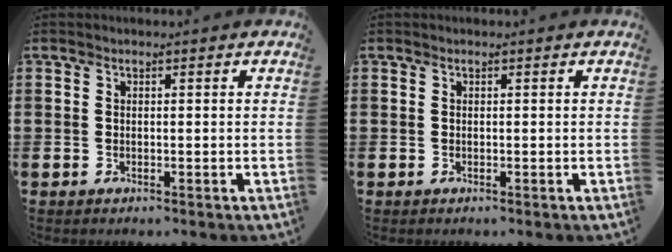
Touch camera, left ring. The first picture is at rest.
{"total": 0.0}